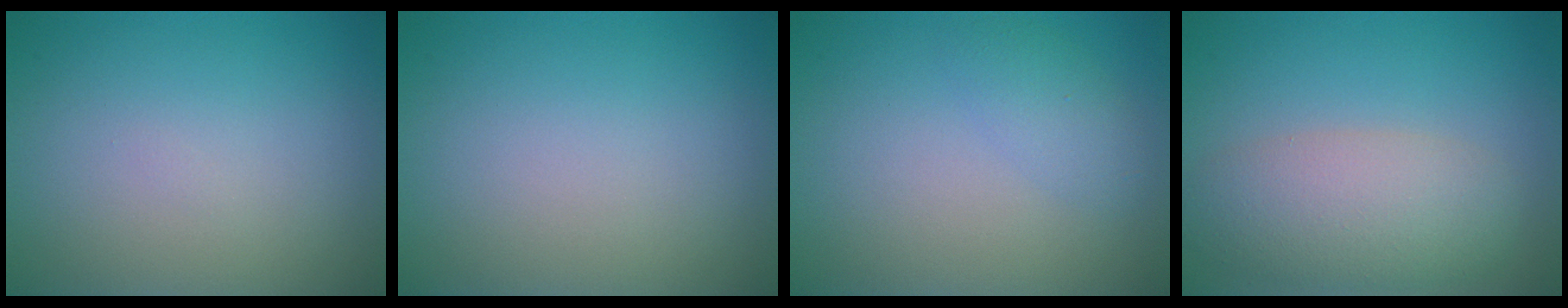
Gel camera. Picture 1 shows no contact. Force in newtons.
{"total": 0.0}
{"total": 1.7, "press": 1.7, "slide": 0.0}
{"total": 5.3, "press": 5.3, "slide": 0.2}